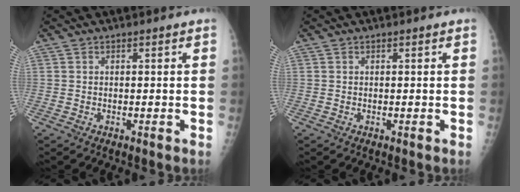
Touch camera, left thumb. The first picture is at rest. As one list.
[{"total": 0.0}]